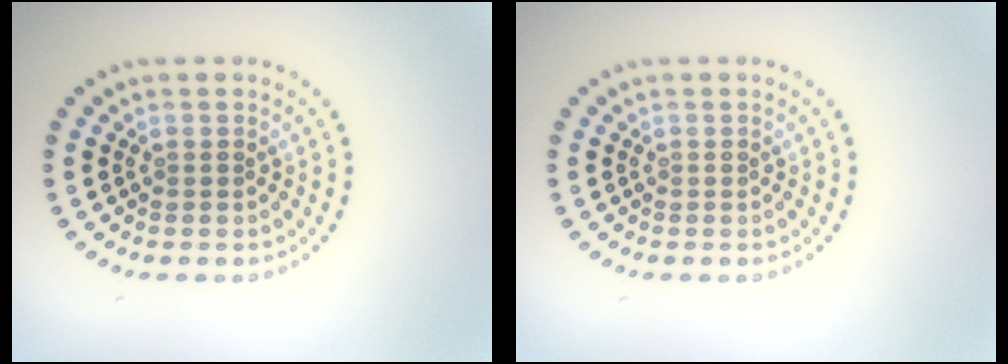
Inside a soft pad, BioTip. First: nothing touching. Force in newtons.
{"total": 0.0}